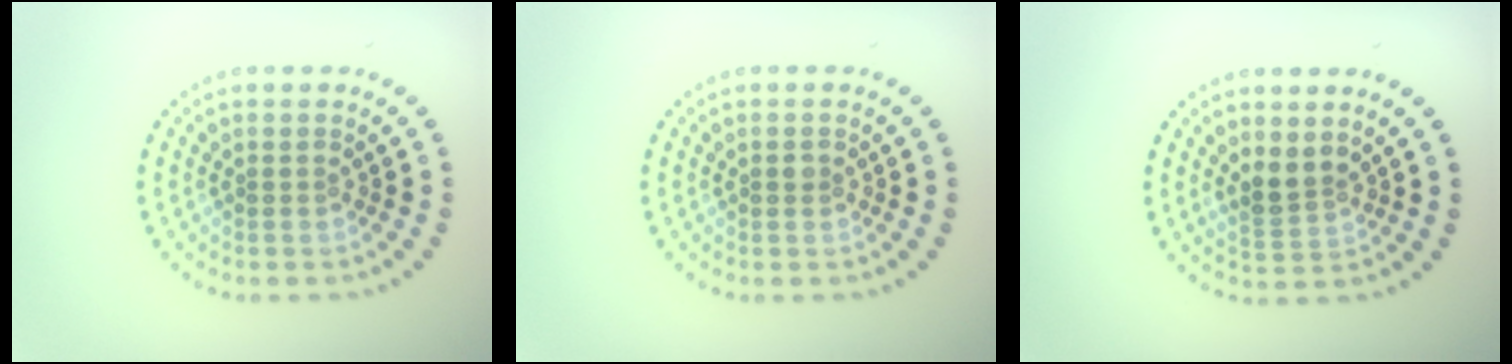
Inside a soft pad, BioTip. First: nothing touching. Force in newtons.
{"total": 0.6, "press": 0.6, "slide": 0.1}
{"total": 2.3, "press": 1.9, "slide": 1.4}